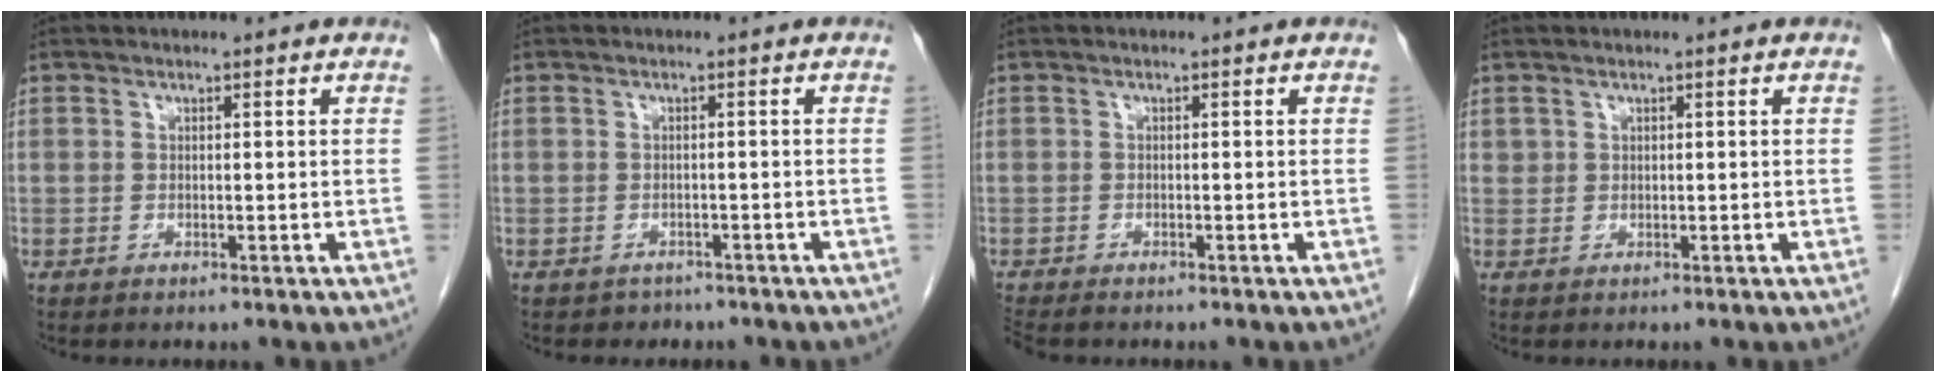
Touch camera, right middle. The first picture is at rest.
{"total": 2.5, "force": [-2.0, 1.6, 0.0], "torque": [-0.013, 0.006, -0.024]}
{"total": 2.2, "force": [-2.0, 0.4, 0.8], "torque": [-0.017, -0.006, -0.033]}
{"total": 0.5, "force": [0.4, 0.4, 0.0], "torque": [0.004, 0.001, 0.006]}